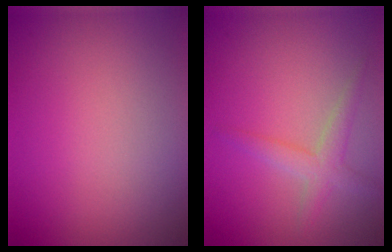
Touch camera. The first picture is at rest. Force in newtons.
{"total": 2.2, "press": 2.2, "slide": 0.1}